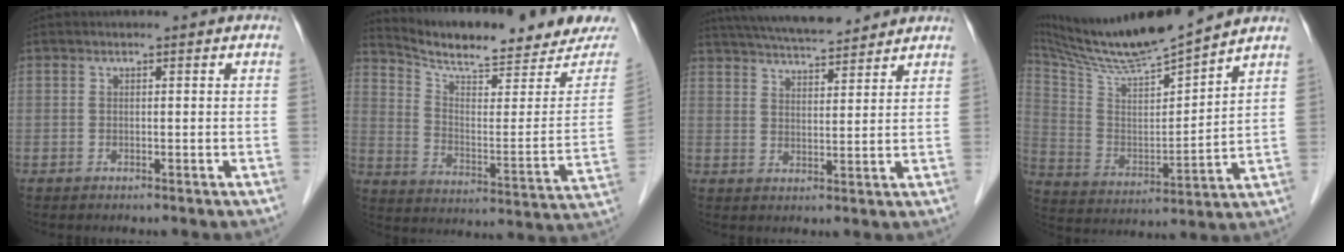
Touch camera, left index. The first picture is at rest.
{"total": 20.0, "force": [18.5, 2.6, 7.4], "torque": [-0.123, -0.055, 0.253]}
{"total": 12.1, "force": [10.9, 1.7, 4.9], "torque": [-0.088, 0.022, 0.170]}
{"total": 14.8, "force": [13.6, -0.6, 5.7], "torque": [-0.117, 0.004, 0.254]}